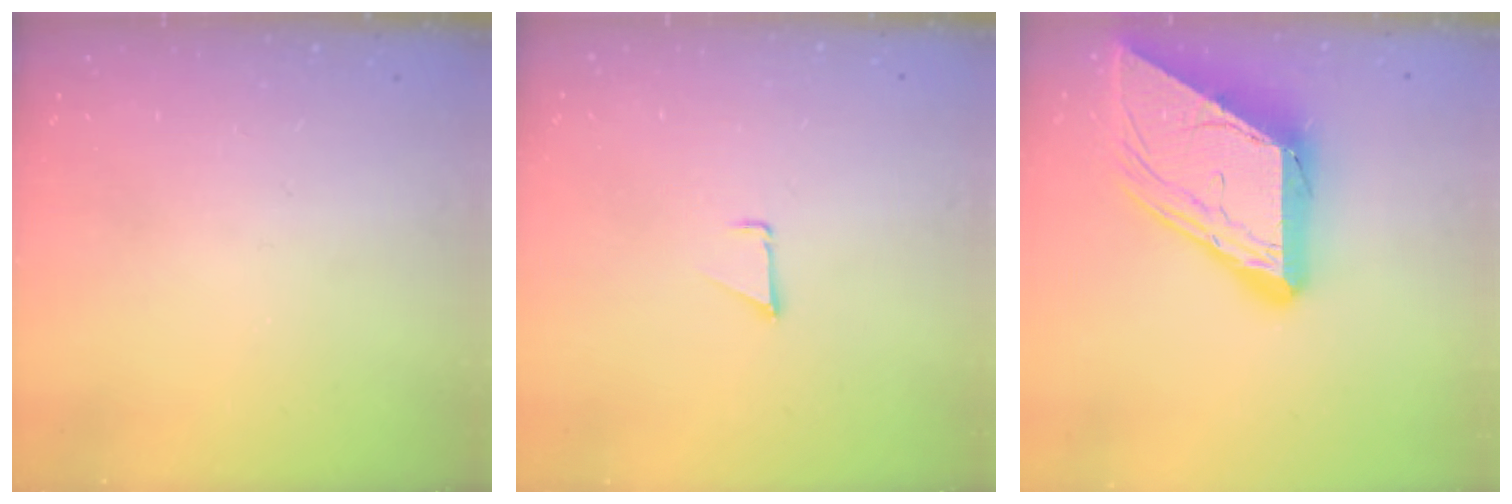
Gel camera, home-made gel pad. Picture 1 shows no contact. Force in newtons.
{"total": 0.9, "press": 0.9, "slide": 0.1}
{"total": 17.5, "press": 17.4, "slide": 1.7}